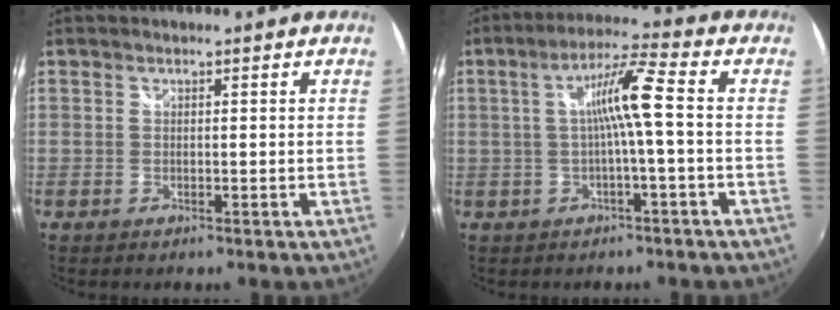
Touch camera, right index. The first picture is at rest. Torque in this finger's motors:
{"motor_torque": [1.14, -0.10, 0.55, 0.15]}